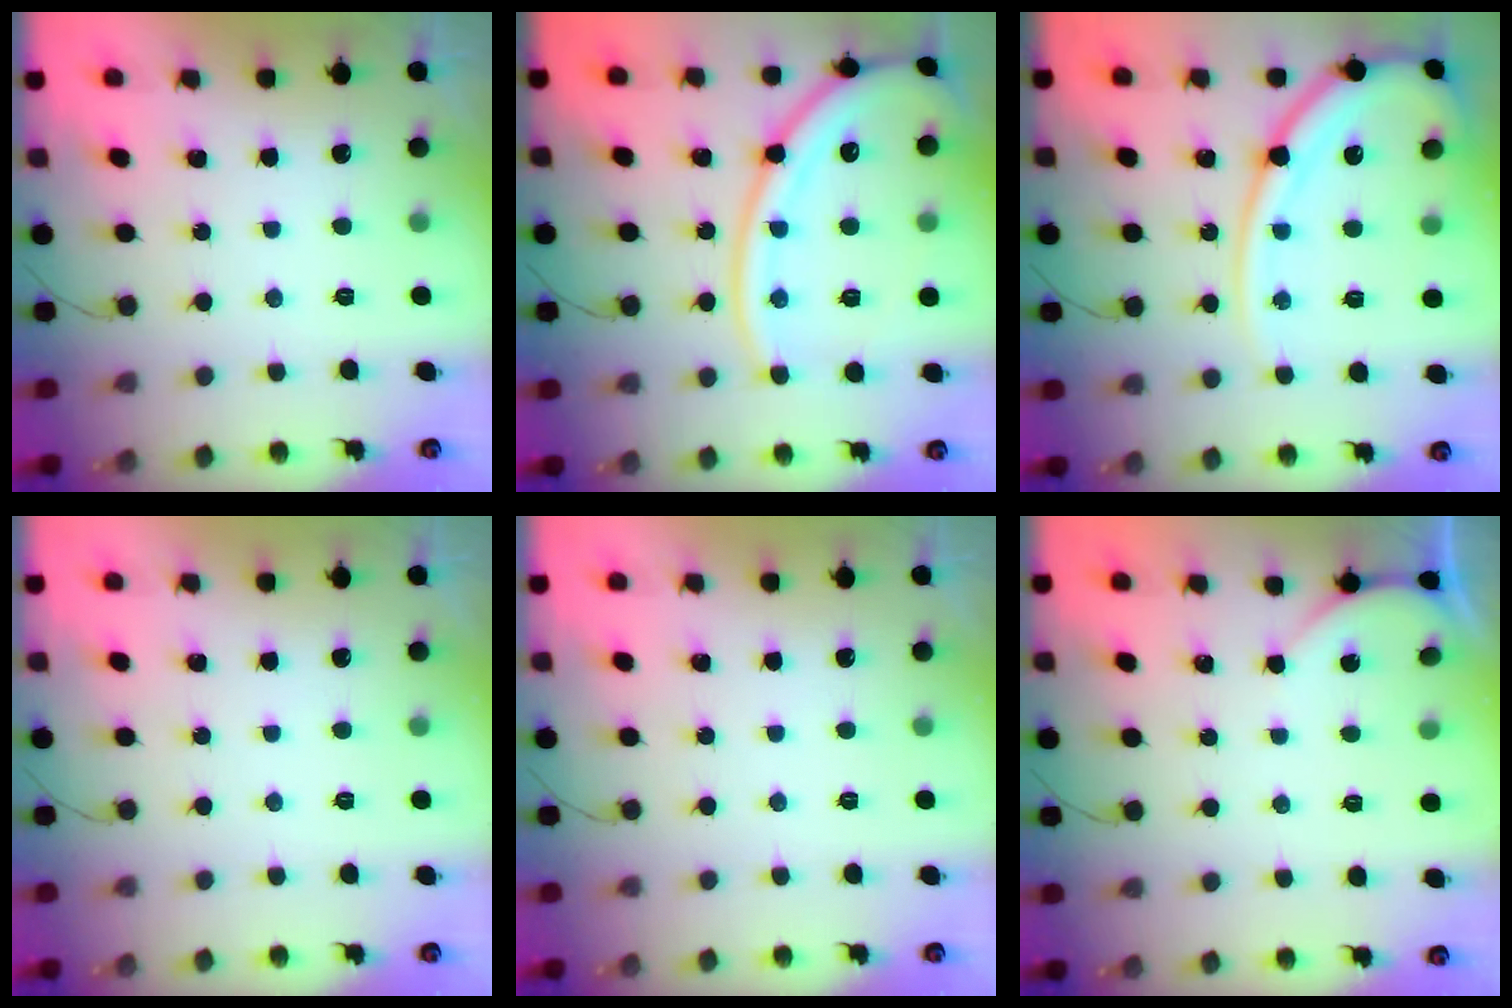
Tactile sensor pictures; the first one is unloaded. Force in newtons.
{"total": 17.6, "press": 17.4, "slide": 2.1}
{"total": 16.7, "press": 16.6, "slide": 1.6}
{"total": 0.0}
{"total": 0.0}
{"total": 1.3, "press": 1.3, "slide": 0.3}